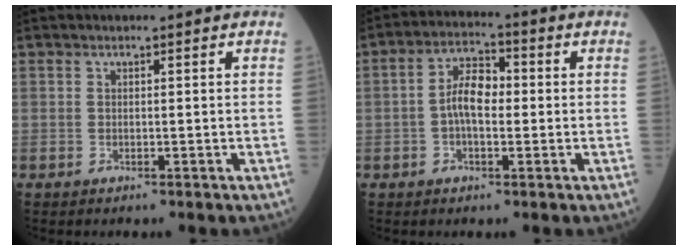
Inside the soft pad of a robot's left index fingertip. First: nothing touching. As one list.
[{"total": 6.1, "force": [-0.4, 2.8, 5.4], "torque": [-0.112, 0.018, -0.014]}]